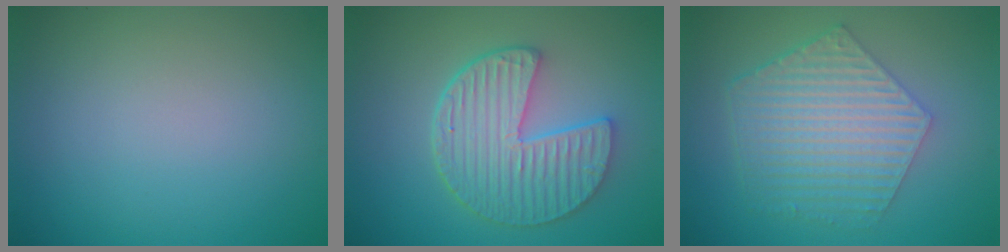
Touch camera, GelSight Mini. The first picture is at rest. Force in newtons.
{"total": 6.0, "press": 4.8, "slide": 3.6}
{"total": 6.2, "press": 4.5, "slide": 4.3}